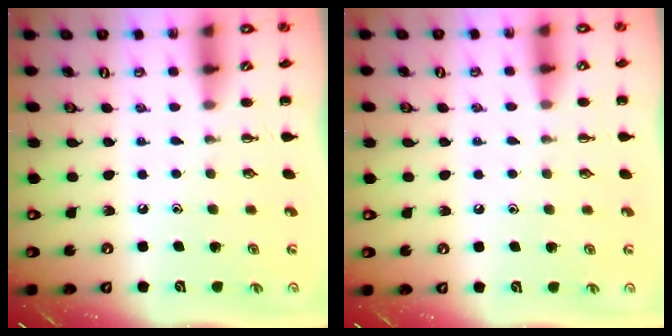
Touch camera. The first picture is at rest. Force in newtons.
{"total": 5.0, "press": 4.7, "slide": 1.7}